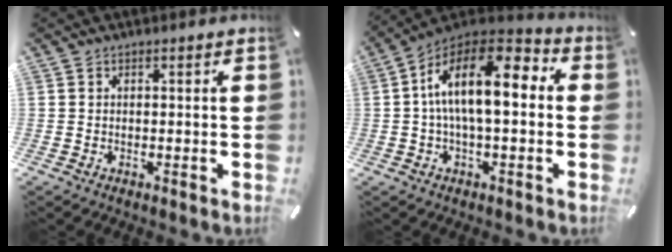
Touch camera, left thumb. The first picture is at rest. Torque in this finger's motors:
{"motor_torque": [0.45, 2.11, 1.60, -1.03, 0.42]}